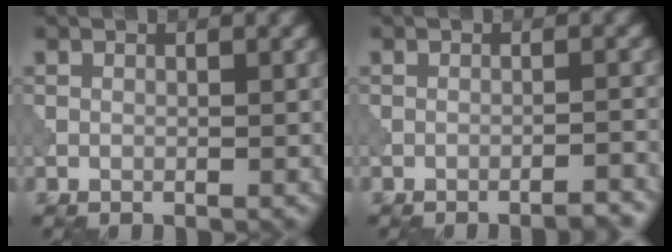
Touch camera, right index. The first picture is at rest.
{"total": 2.5, "force": [-2.2, 0.3, 1.2], "torque": [-0.015, 0.015, -0.035]}